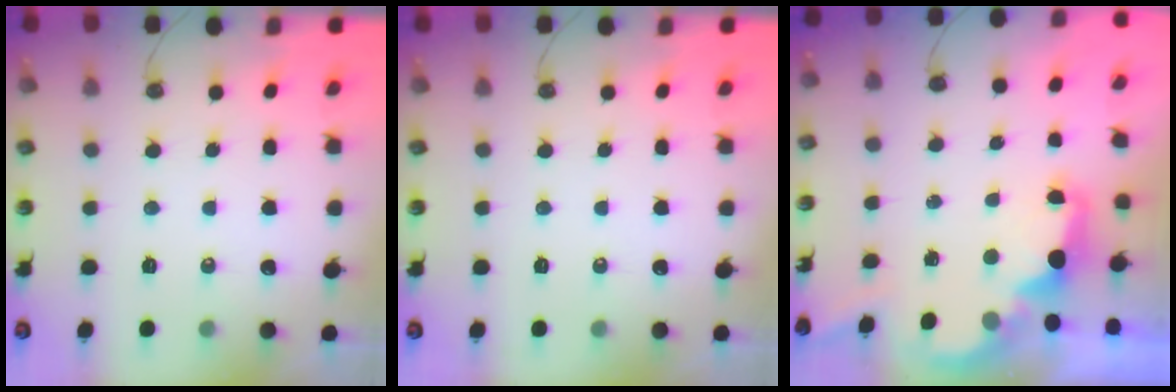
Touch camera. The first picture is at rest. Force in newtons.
{"total": 0.0}
{"total": 3.6, "press": 3.5, "slide": 0.5}